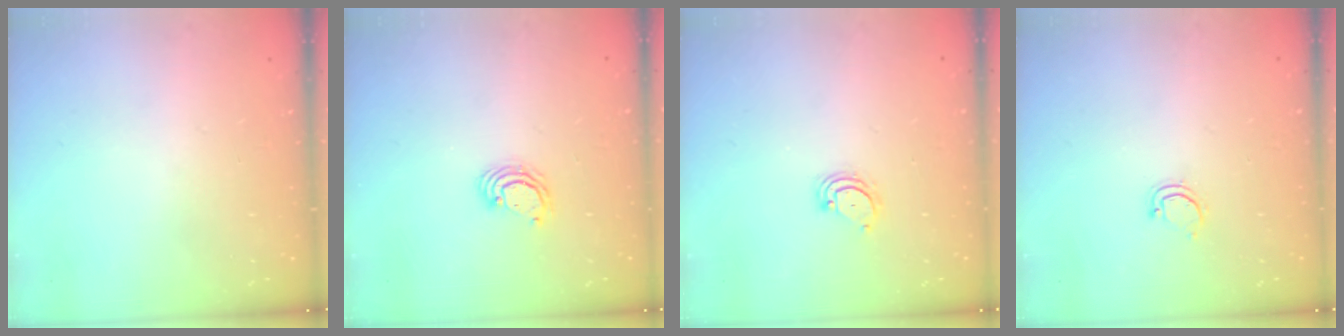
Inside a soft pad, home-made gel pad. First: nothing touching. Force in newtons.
{"total": 3.8, "press": 3.8, "slide": 0.2}
{"total": 2.3, "press": 2.3, "slide": 0.2}
{"total": 3.1, "press": 3.1, "slide": 0.2}